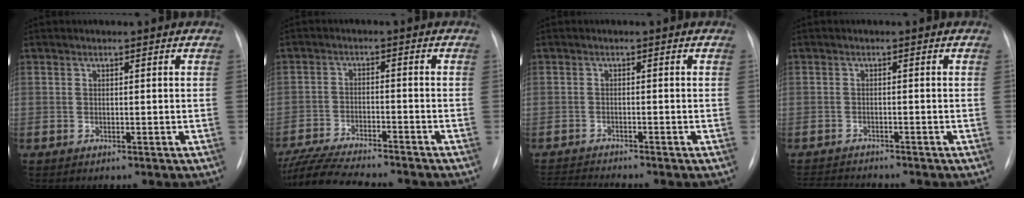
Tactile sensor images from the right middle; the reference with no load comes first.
{"total": 13.8, "force": [-12.3, 1.3, 6.2], "torque": [-0.111, -0.017, -0.192]}
{"total": 4.5, "force": [-4.2, -1.4, 0.9], "torque": [-0.020, -0.016, -0.072]}
{"total": 4.9, "force": [-4.8, -0.2, 1.0], "torque": [-0.015, -0.015, -0.077]}